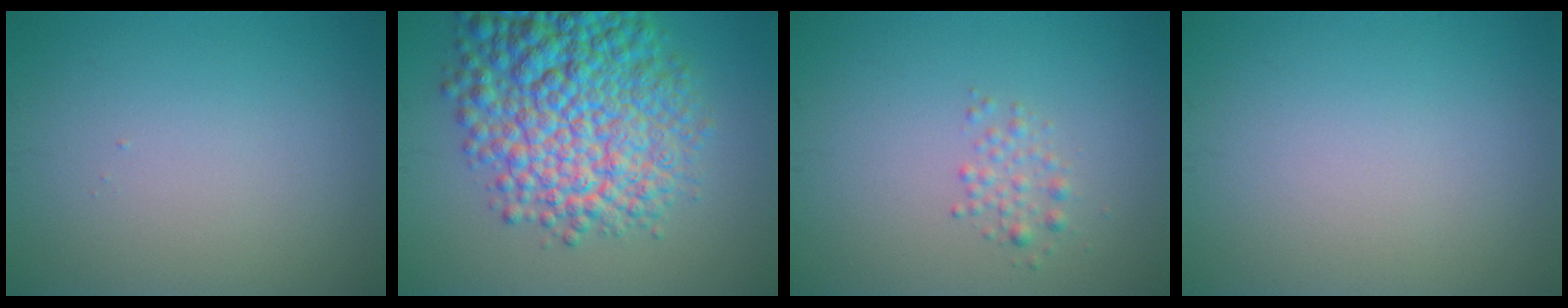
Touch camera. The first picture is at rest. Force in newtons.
{"total": 11.7, "press": 11.7, "slide": 0.4}
{"total": 1.4, "press": 1.4, "slide": 0.0}
{"total": 0.0}